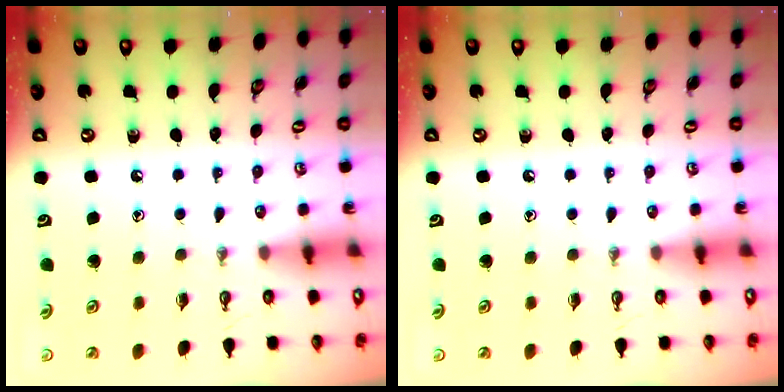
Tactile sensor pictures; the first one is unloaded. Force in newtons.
{"total": 0.0}